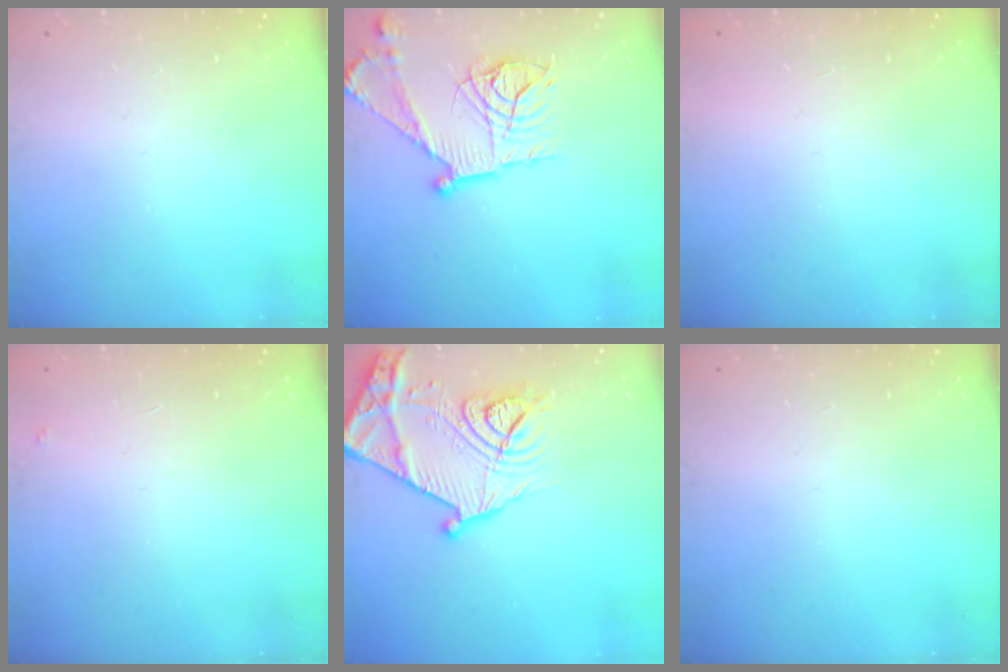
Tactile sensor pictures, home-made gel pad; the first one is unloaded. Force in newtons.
{"total": 18.7, "press": 18.6, "slide": 1.5}
{"total": 1.5, "press": 1.5, "slide": 0.1}
{"total": 3.8, "press": 3.8, "slide": 0.2}
{"total": 21.8, "press": 21.8, "slide": 1.1}
{"total": 0.0}